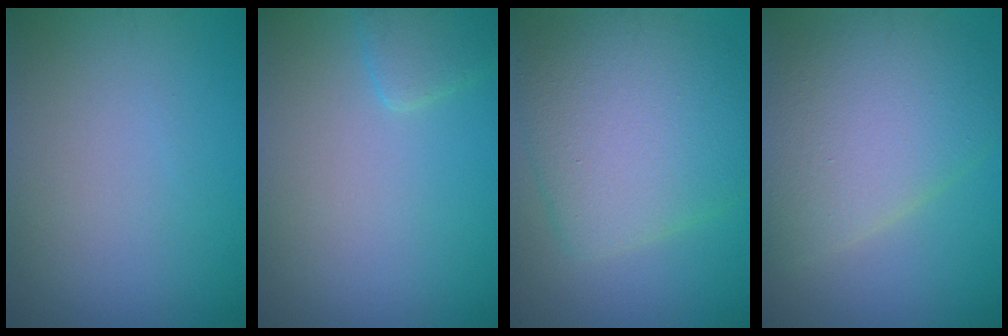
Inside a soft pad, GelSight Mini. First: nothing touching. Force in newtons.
{"total": 1.9, "press": 1.9, "slide": 0.1}
{"total": 8.8, "press": 8.8, "slide": 0.3}
{"total": 8.1, "press": 8.1, "slide": 0.3}